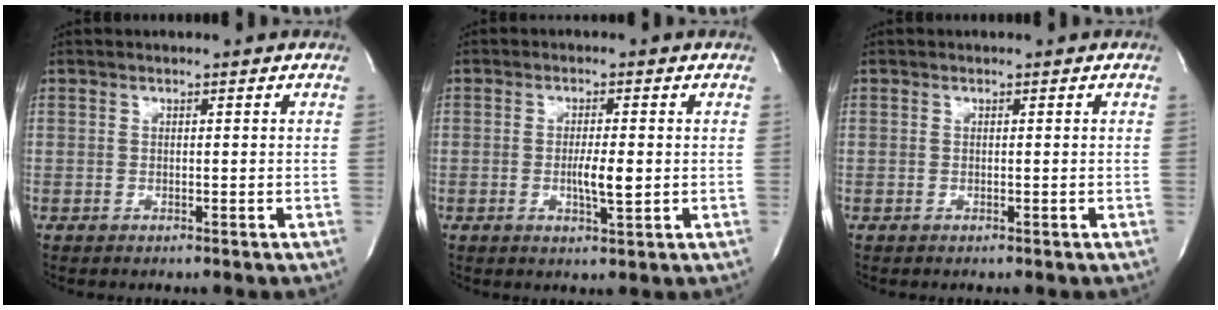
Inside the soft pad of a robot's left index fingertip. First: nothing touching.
{"total": 3.7, "force": [-0.6, 0.5, 3.6], "torque": [-0.065, -0.007, -0.010]}
{"total": 0.0}